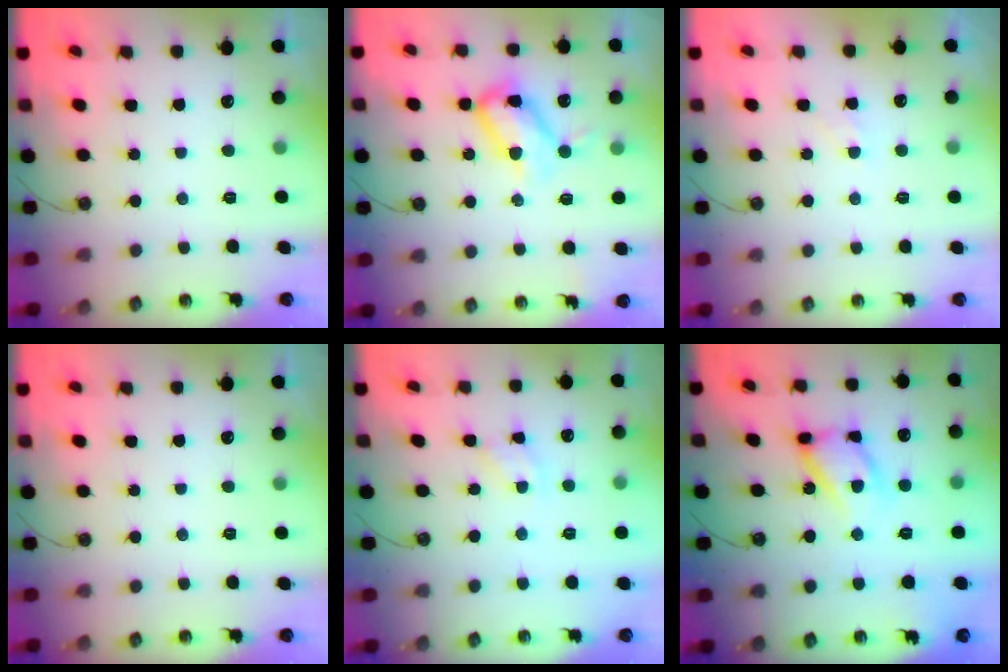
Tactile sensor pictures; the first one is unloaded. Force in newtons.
{"total": 12.1, "press": 12.1, "slide": 1.2}
{"total": 5.4, "press": 5.4, "slide": 0.6}
{"total": 0.0}
{"total": 3.3, "press": 3.2, "slide": 0.4}
{"total": 15.3, "press": 15.2, "slide": 1.9}